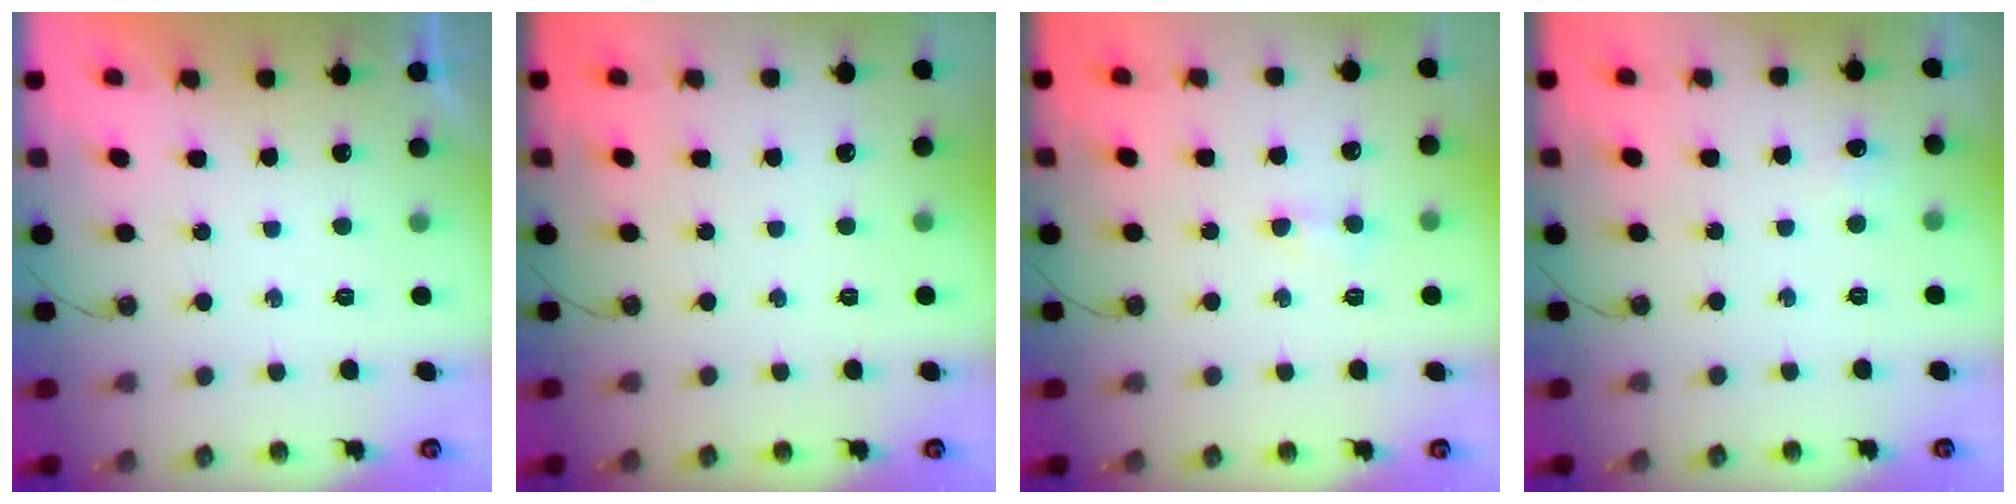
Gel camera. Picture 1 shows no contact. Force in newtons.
{"total": 0.0}
{"total": 3.8, "press": 3.7, "slide": 0.7}
{"total": 4.8, "press": 4.3, "slide": 2.0}